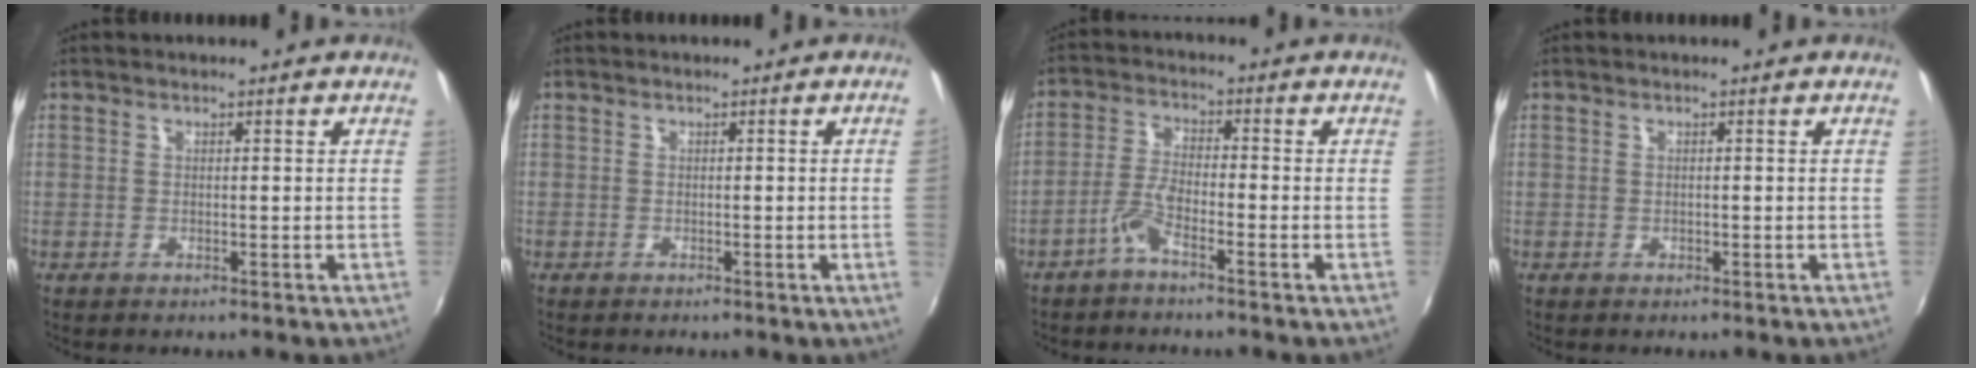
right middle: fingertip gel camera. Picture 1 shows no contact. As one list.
[{"total": 1.6, "force": [0.1, -1.0, 1.3], "torque": [-0.010, -0.013, 0.003]}, {"total": 4.0, "force": [-2.7, 0.8, 2.8], "torque": [-0.069, 0.009, -0.057]}, {"total": 0.5, "force": [-0.4, 0.4, 0.0], "torque": [-0.001, -0.003, -0.007]}]